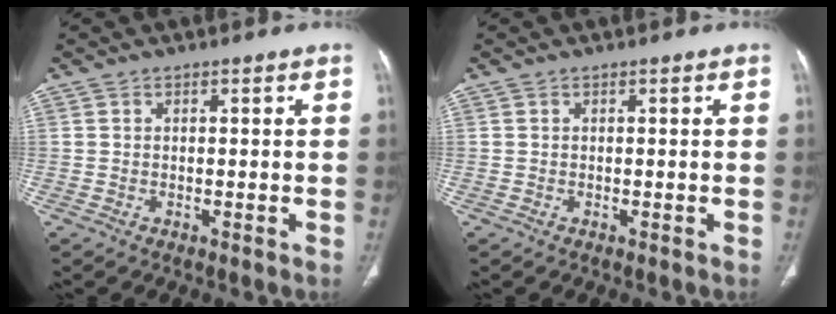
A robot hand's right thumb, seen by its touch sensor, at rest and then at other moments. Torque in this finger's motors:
{"motor_torque": [-0.01, 0.01, -0.01, 0.04, 0.03]}